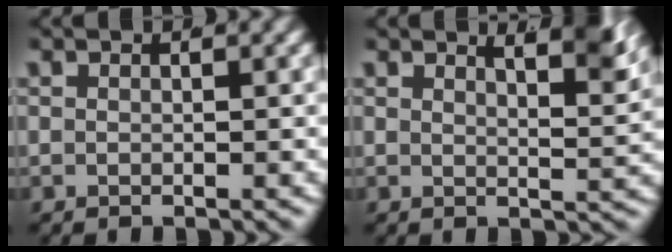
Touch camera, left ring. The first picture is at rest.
{"total": 4.8, "force": [3.0, 0.6, 3.8], "torque": [-0.044, -0.012, 0.052]}